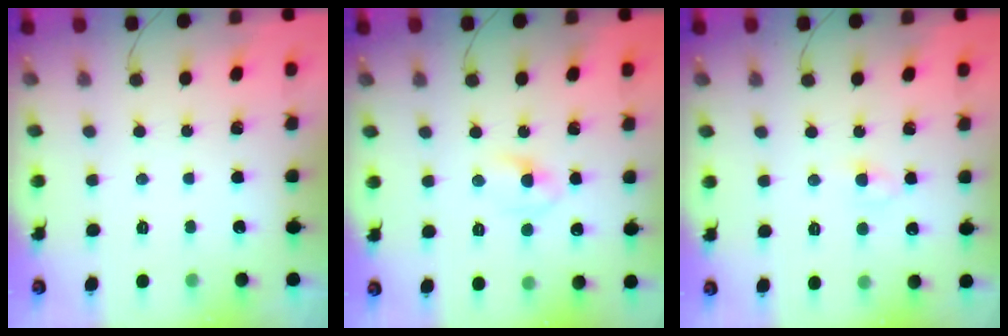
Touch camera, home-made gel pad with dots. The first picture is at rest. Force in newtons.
{"total": 4.4, "press": 4.2, "slide": 1.5}
{"total": 2.7, "press": 2.6, "slide": 1.0}